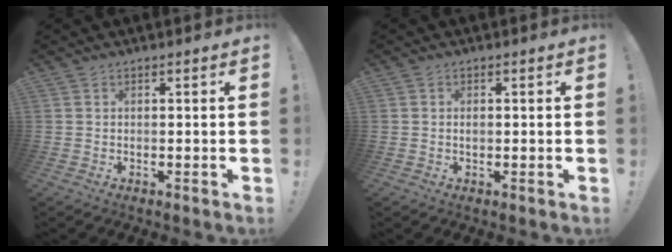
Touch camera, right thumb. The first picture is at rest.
{"total": 0.7, "force": [-0.2, 0.4, 0.5], "torque": [-0.004, 0.001, -0.005]}